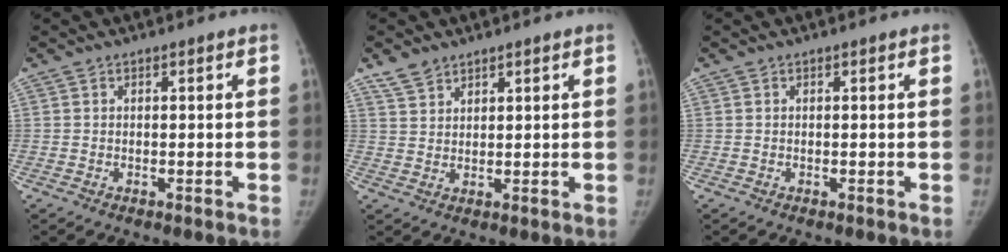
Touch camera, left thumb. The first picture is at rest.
{"total": 1.8, "force": [1.5, 1.0, 0.3], "torque": [-0.004, 0.001, 0.030]}
{"total": 0.0}